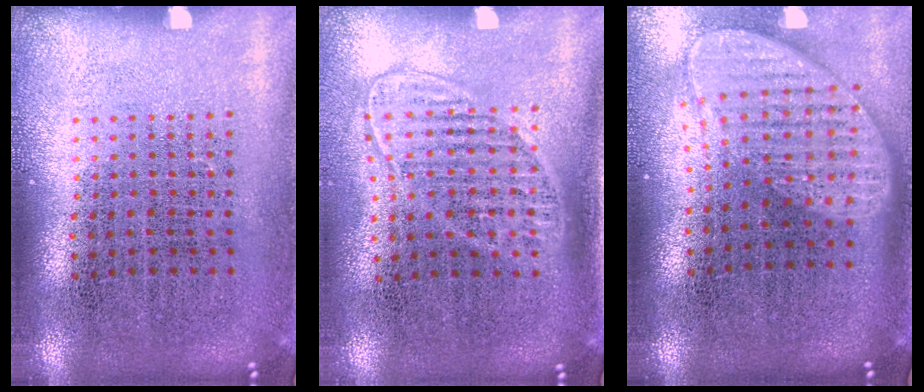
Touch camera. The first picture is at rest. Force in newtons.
{"total": 1.4, "press": 1.1, "slide": 0.7}
{"total": 2.0, "press": 1.6, "slide": 1.2}